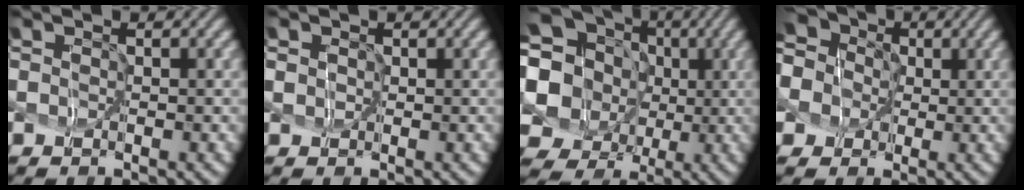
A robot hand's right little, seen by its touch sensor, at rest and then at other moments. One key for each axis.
{"total": 3.6, "fx": 1.4, "fy": 2.9, "fz": 1.6, "tx": -0.032, "ty": 0.028, "tz": 0.001}
{"total": 12.3, "fx": 1.6, "fy": 11.1, "fz": 5.1, "tx": -0.151, "ty": -0.004, "tz": 0.012}
{"total": 10.2, "fx": 2.4, "fy": 8.8, "fz": 4.5, "tx": -0.137, "ty": 0.029, "tz": 0.009}